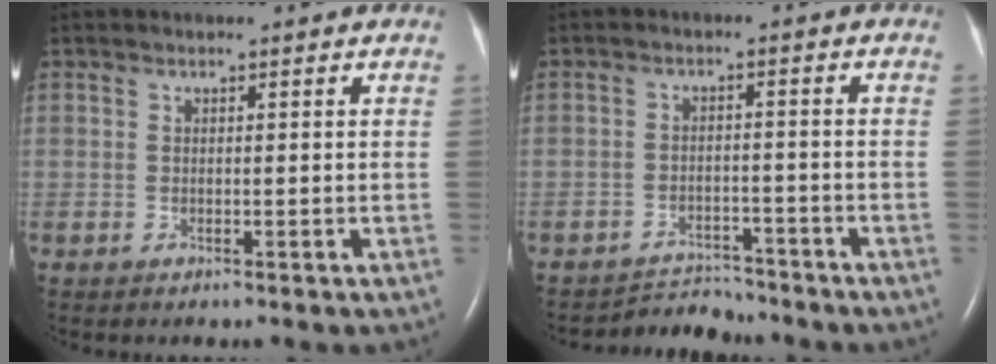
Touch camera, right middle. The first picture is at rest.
{"total": 4.3, "force": [-4.1, 0.5, -1.2], "torque": [0.018, -0.002, -0.065]}